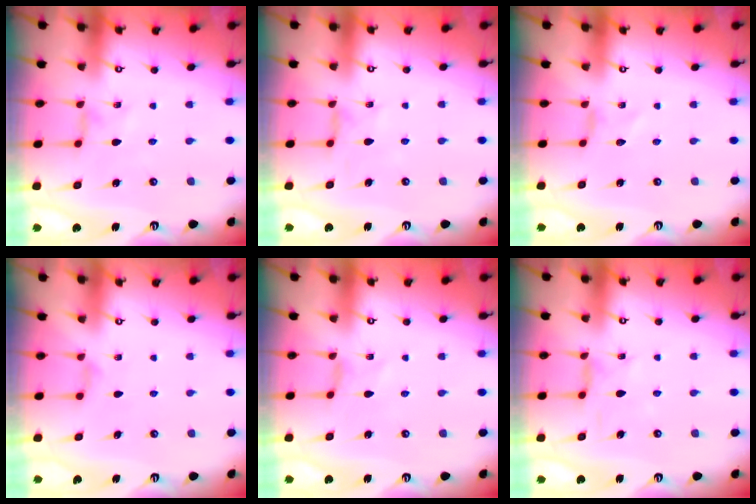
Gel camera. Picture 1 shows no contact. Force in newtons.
{"total": 2.8, "press": 2.8, "slide": 0.4}
{"total": 0.0}
{"total": 2.9, "press": 2.9, "slide": 0.5}
{"total": 0.0}
{"total": 4.0, "press": 4.0, "slide": 0.4}